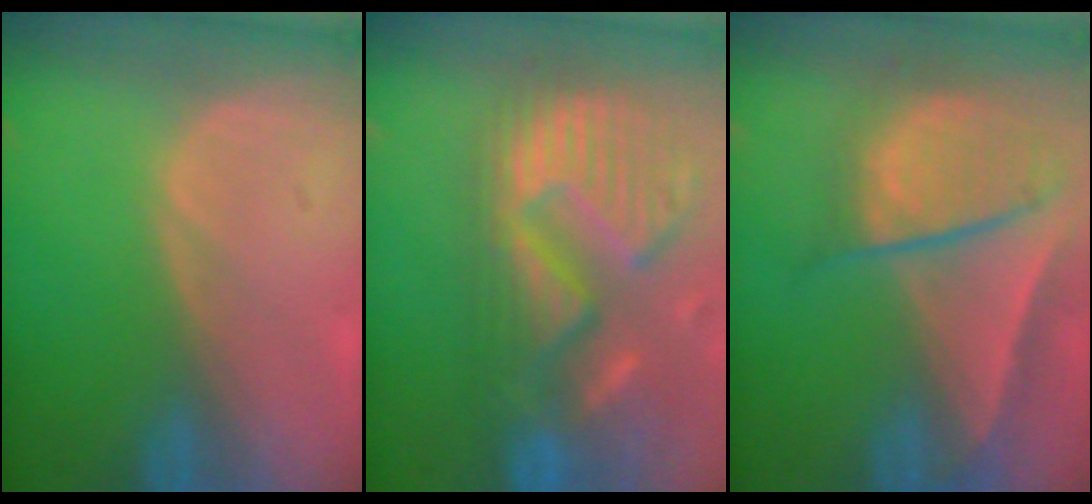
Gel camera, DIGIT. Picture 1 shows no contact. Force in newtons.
{"total": 14.2, "press": 11.8, "slide": 7.8}
{"total": 9.4, "press": 8.1, "slide": 4.8}